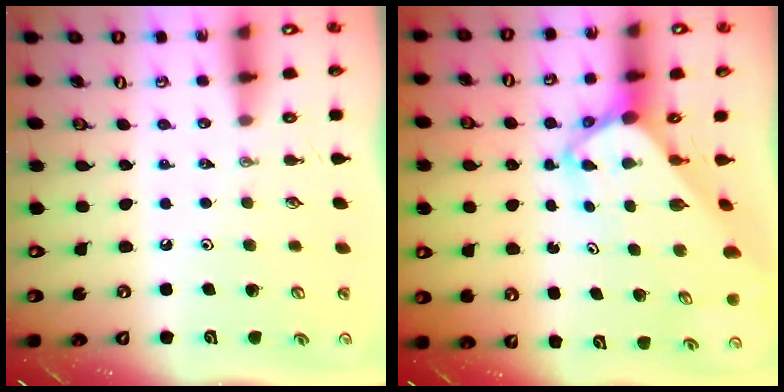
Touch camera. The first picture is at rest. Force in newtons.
{"total": 4.3, "press": 4.3, "slide": 0.4}